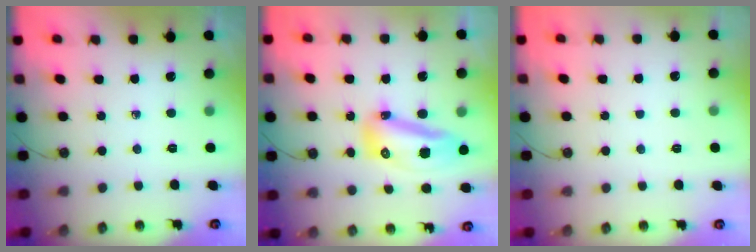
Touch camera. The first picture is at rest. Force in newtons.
{"total": 12.8, "press": 12.7, "slide": 1.4}
{"total": 1.1, "press": 1.1, "slide": 0.1}